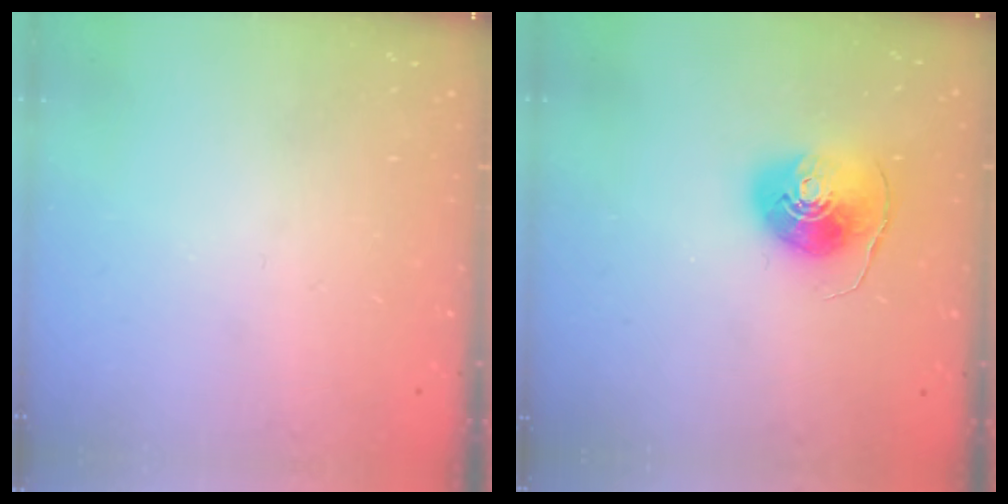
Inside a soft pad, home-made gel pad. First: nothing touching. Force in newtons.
{"total": 8.8, "press": 8.8, "slide": 0.6}